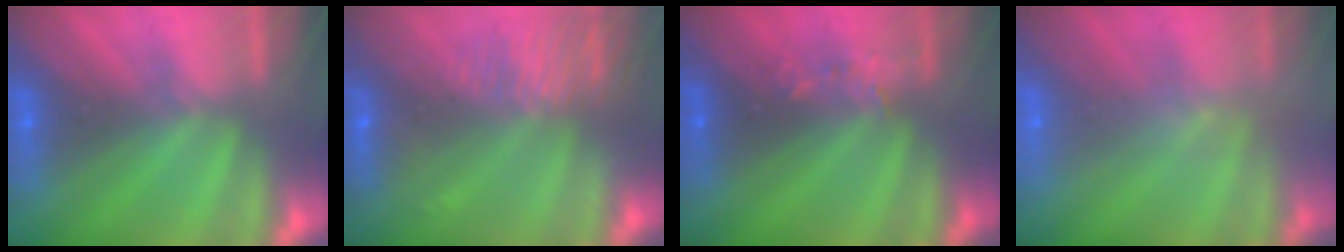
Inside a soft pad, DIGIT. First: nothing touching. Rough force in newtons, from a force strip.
{"total": 9.0}
{"total": 2.6}
{"total": 2.4}